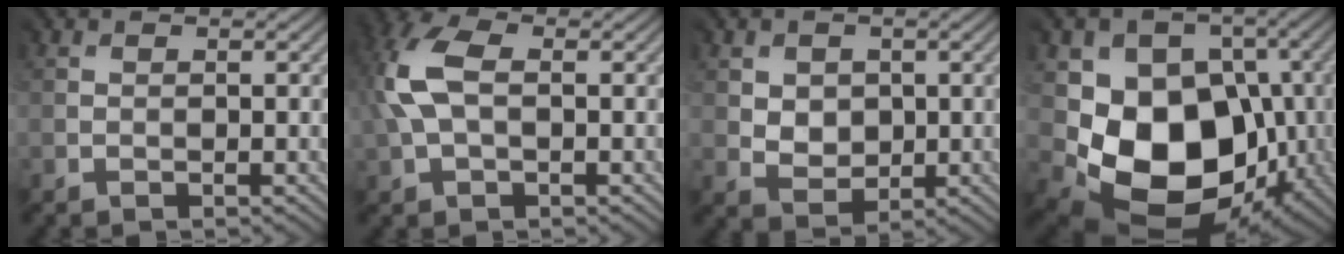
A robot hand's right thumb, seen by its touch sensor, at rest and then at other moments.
{"total": 8.2, "force": [1.4, 5.1, 6.2], "torque": [-0.176, 0.022, 0.019]}
{"total": 3.1, "force": [1.0, 2.8, 1.0], "torque": [-0.037, -0.003, 0.019]}
{"total": 13.8, "force": [-2.4, 10.9, 8.1], "torque": [-0.122, -0.036, -0.040]}